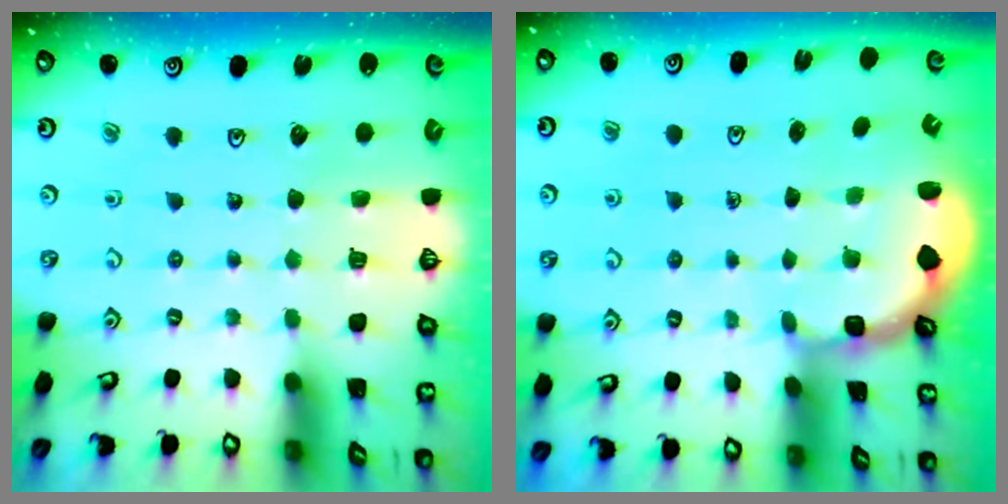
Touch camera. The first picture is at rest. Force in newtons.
{"total": 2.6, "press": 1.9, "slide": 1.8}